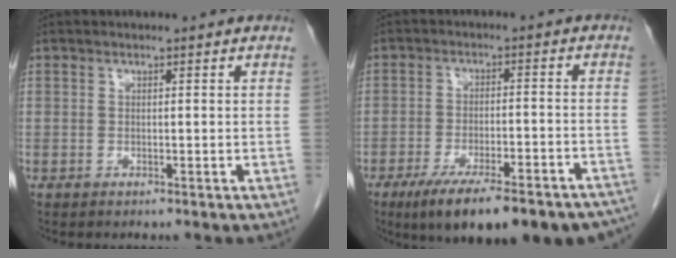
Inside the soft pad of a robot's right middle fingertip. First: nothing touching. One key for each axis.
{"total": 21.7, "fx": -17.0, "fy": 5.1, "fz": 12.4, "tx": -0.132, "ty": -0.003, "tz": -0.230}